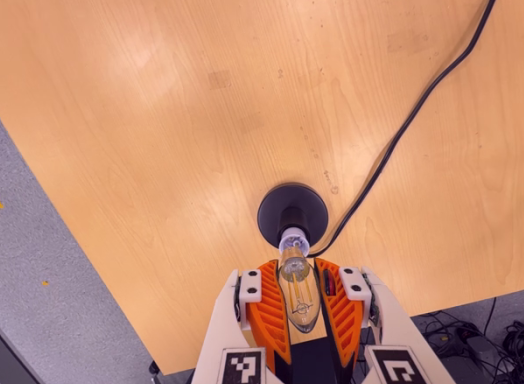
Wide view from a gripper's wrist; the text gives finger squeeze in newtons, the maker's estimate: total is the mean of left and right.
{"total": 23.8, "left": 26.1, "right": 21.6}